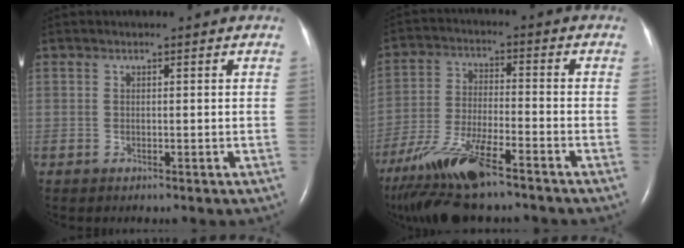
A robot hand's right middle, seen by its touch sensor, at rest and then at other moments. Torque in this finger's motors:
{"motor_torque": [1.23, -0.91, 0.34, 0.09]}